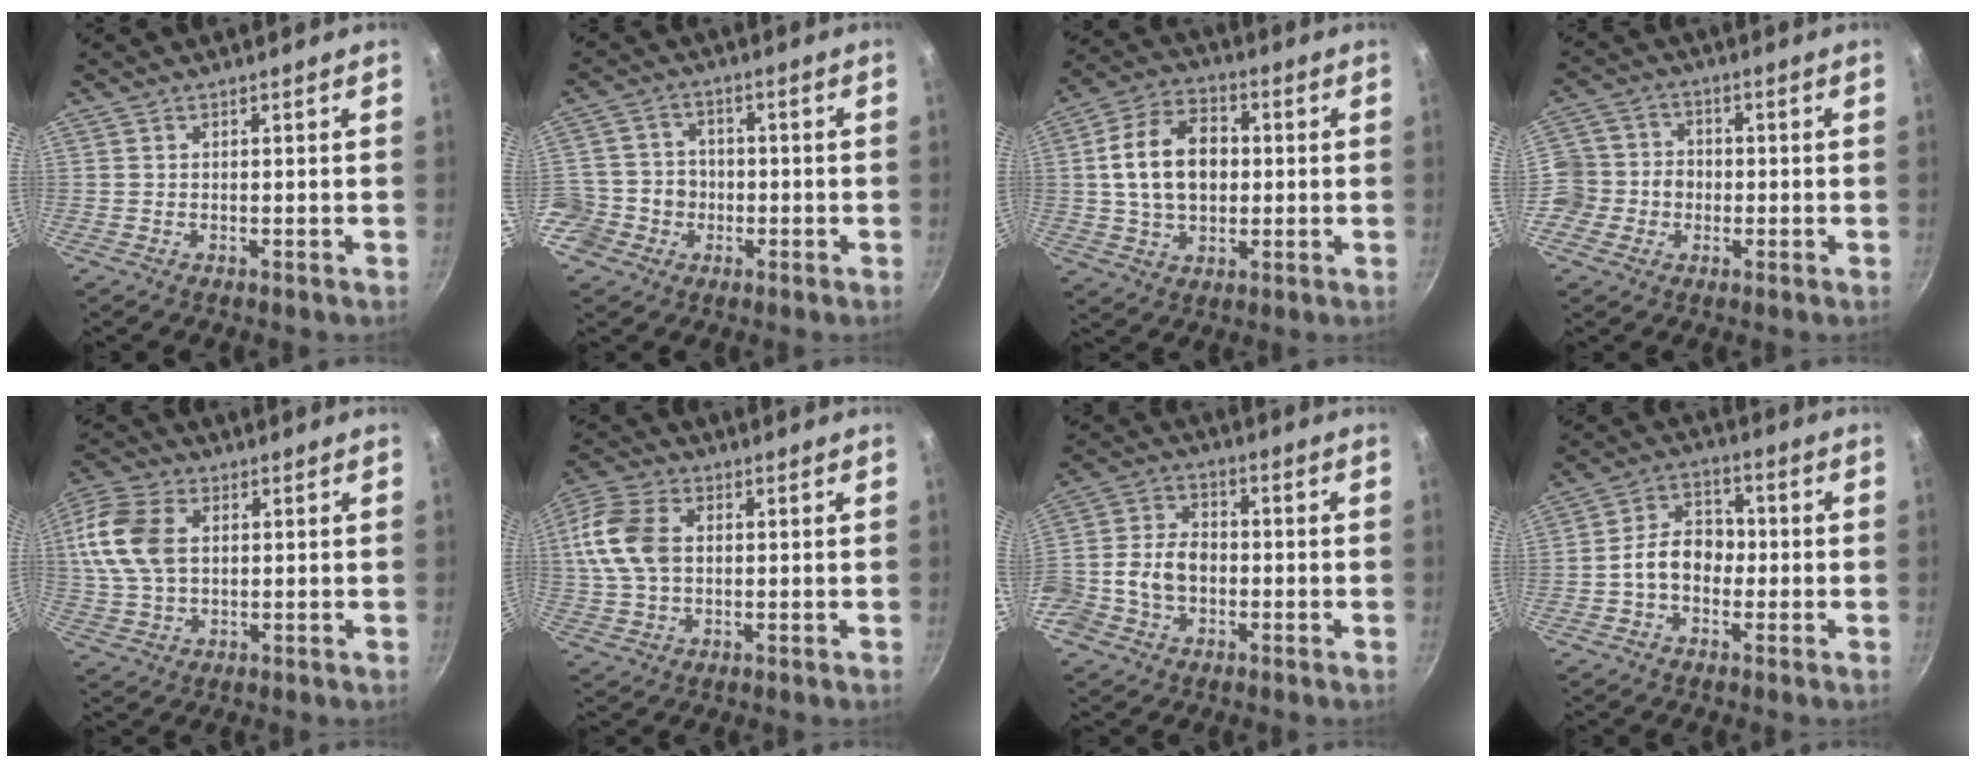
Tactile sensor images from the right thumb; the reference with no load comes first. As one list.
[{"total": 8.7, "force": [-3.0, 7.9, 2.1], "torque": [-0.011, 0.033, -0.058]}, {"total": 14.1, "force": [1.0, 9.8, 10.1], "torque": [-0.149, 0.019, 0.010]}, {"total": 8.8, "force": [-2.0, 8.0, 3.0], "torque": [-0.022, 0.024, -0.051]}, {"total": 13.8, "force": [2.4, 9.3, 10.0], "torque": [-0.196, 0.014, 0.040]}, {"total": 12.2, "force": [1.6, 8.2, 8.9], "torque": [-0.171, 0.014, 0.021]}, {"total": 11.8, "force": [-2.9, 8.5, 7.6], "torque": [-0.137, 0.031, -0.062]}, {"total": 8.3, "force": [-1.3, 6.2, 5.4], "torque": [-0.054, 0.031, -0.034]}]